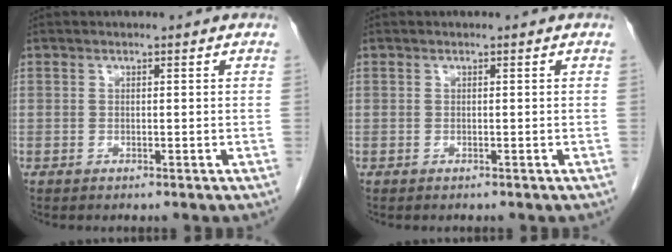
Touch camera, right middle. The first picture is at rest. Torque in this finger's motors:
{"motor_torque": [-0.27, -0.03, 0.03, 0.00]}